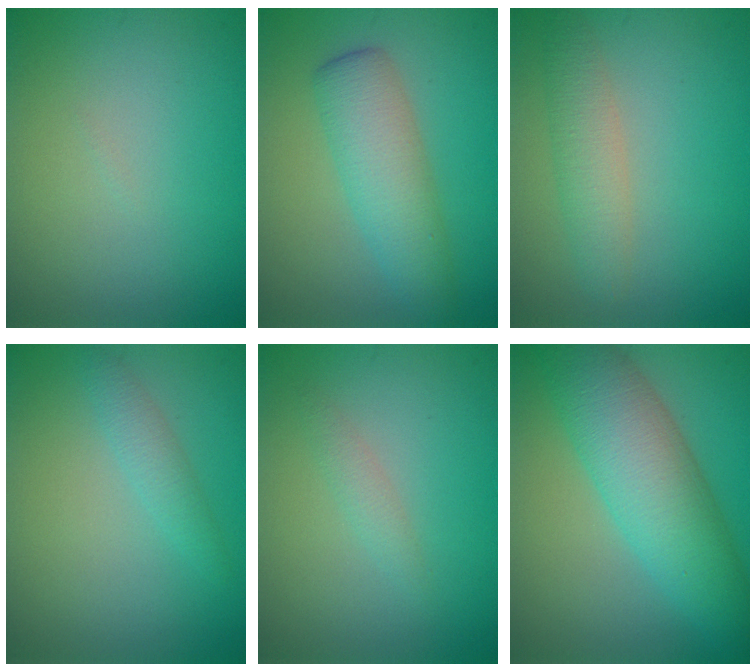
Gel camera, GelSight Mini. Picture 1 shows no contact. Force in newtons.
{"total": 5.0, "press": 5.0, "slide": 0.1}
{"total": 3.0, "press": 3.0, "slide": 0.1}
{"total": 1.7, "press": 1.7, "slide": 0.1}
{"total": 1.2, "press": 1.2, "slide": 0.0}
{"total": 8.4, "press": 8.4, "slide": 0.5}